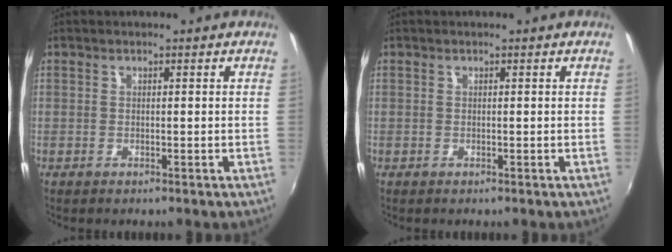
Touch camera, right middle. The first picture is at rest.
{"total": 0.0}